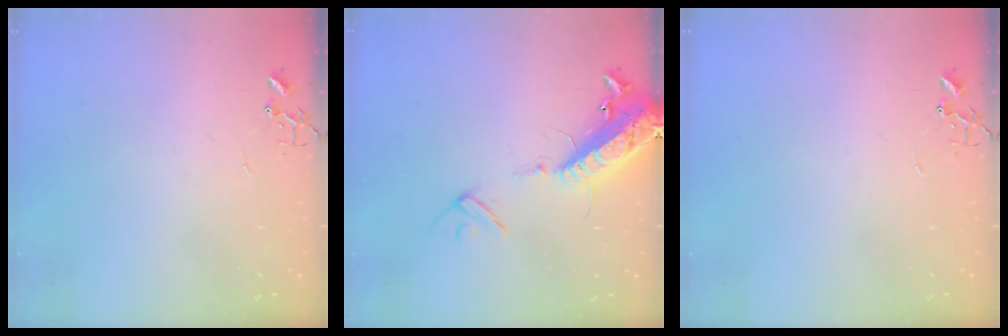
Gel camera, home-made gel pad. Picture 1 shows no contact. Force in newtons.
{"total": 16.4, "press": 16.1, "slide": 3.1}
{"total": 0.0}